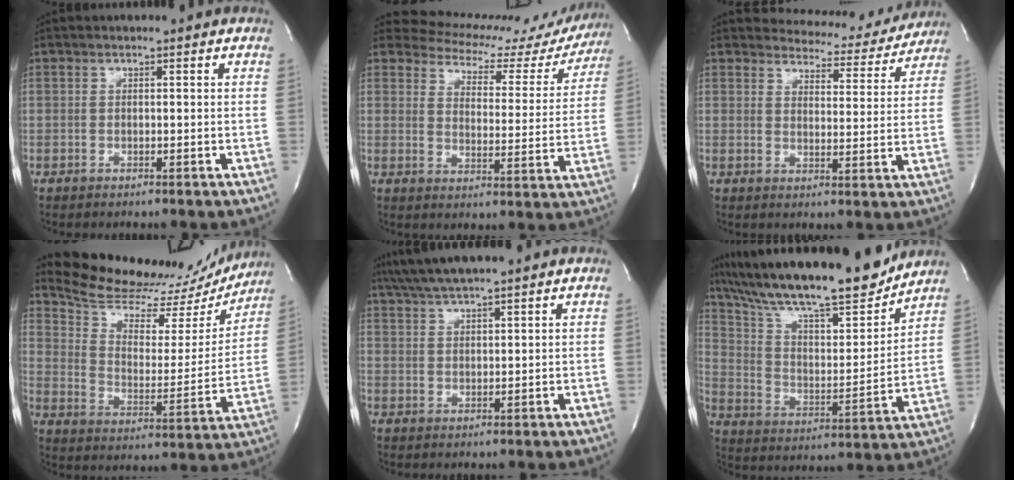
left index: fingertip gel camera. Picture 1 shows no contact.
{"total": 16.9, "force": [15.3, 6.4, 3.3], "torque": [-0.023, -0.027, 0.164]}
{"total": 10.4, "force": [10.0, 2.8, 0.4], "torque": [0.010, -0.017, 0.111]}
{"total": 22.0, "force": [21.0, 5.1, 4.5], "torque": [-0.066, -0.038, 0.292]}
{"total": 6.1, "force": [5.1, -0.6, 3.2], "torque": [-0.065, 0.022, 0.096]}
{"total": 22.8, "force": [19.6, 2.7, 11.2], "torque": [-0.202, -0.001, 0.316]}